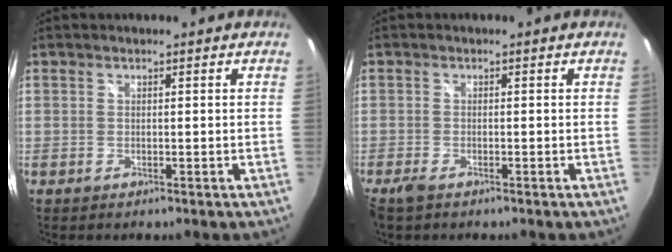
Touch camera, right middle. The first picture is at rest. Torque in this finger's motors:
{"motor_torque": [0.61, -0.77, 0.01, 0.05]}